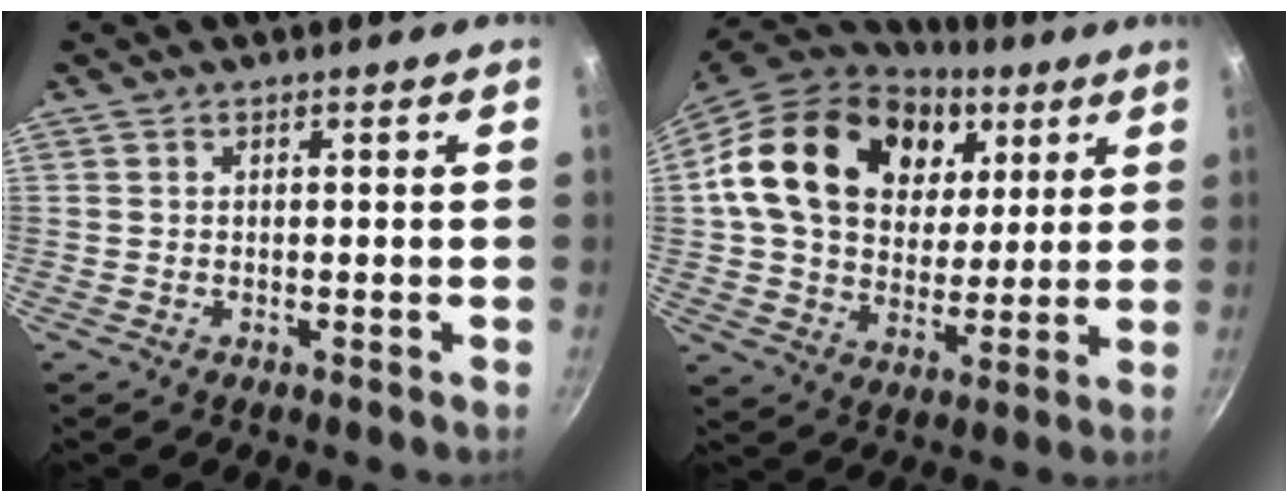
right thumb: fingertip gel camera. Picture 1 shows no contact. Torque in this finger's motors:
{"motor_torque": [1.58, 3.39, 0.76, -0.56, 0.18]}